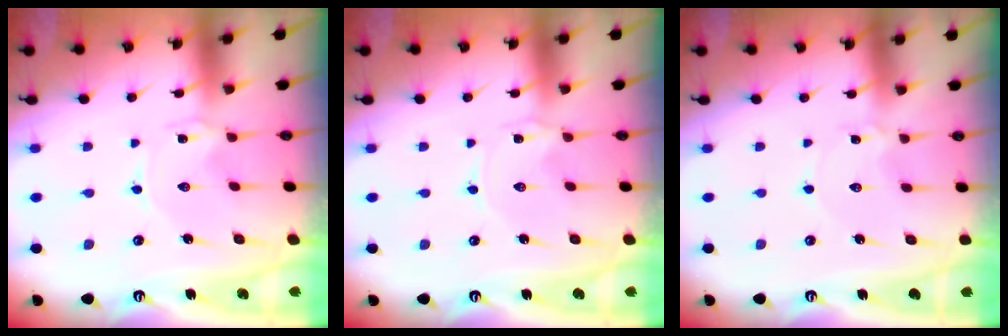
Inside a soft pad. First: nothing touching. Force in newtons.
{"total": 0.0}
{"total": 1.4, "press": 1.4, "slide": 0.1}